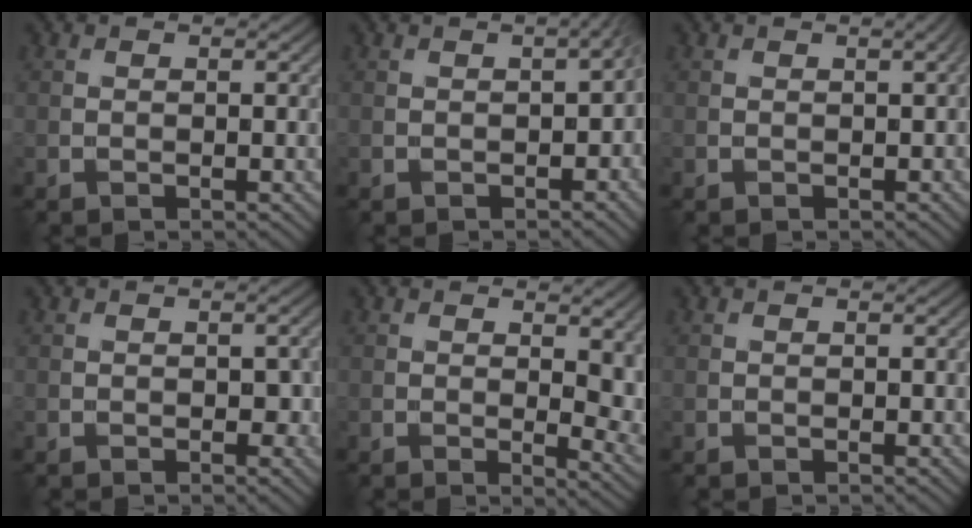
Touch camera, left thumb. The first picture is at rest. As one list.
[{"total": 2.2, "force": [-0.6, 0.6, 2.0], "torque": [-0.026, -0.003, -0.002]}, {"total": 1.3, "force": [0.1, 0.3, 1.2], "torque": [-0.005, 0.005, 0.003]}, {"total": 1.3, "force": [-0.4, 0.6, 1.1], "torque": [-0.017, -0.002, 0.001]}, {"total": 6.9, "force": [0.8, 2.7, 6.3], "torque": [-0.072, -0.010, 0.016]}, {"total": 0.0}]